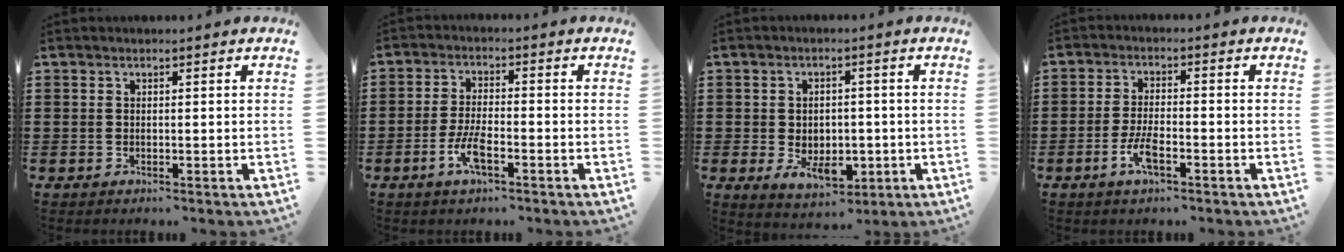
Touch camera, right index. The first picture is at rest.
{"total": 5.1, "force": [-2.5, 1.6, 4.2], "torque": [-0.096, -0.003, -0.050]}
{"total": 5.4, "force": [-1.6, 3.8, 3.5], "torque": [-0.055, 0.002, -0.034]}
{"total": 4.7, "force": [-2.2, 1.5, 3.8], "torque": [-0.083, 0.001, -0.046]}